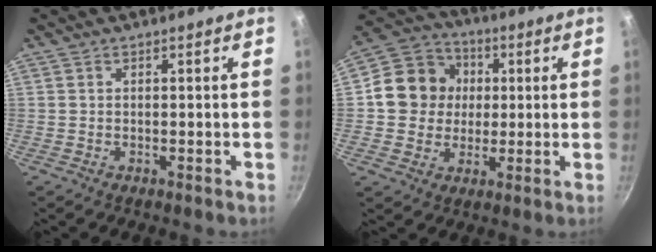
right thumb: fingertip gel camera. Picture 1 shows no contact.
{"total": 12.4, "force": [1.3, 11.3, 4.8], "torque": [-0.051, 0.020, 0.010]}